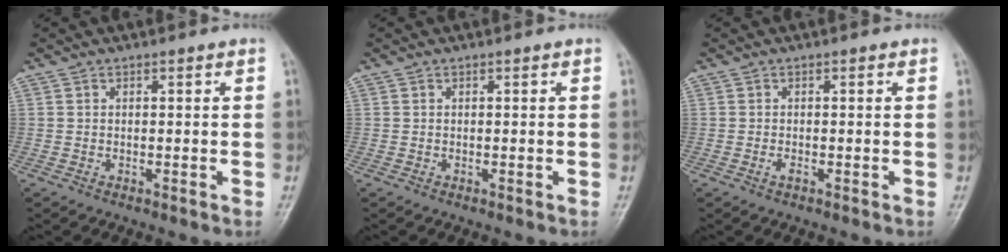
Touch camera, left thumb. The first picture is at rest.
{"total": 0.0}
{"total": 0.9, "force": [-0.4, 0.4, 0.8], "torque": [-0.013, -0.001, -0.007]}